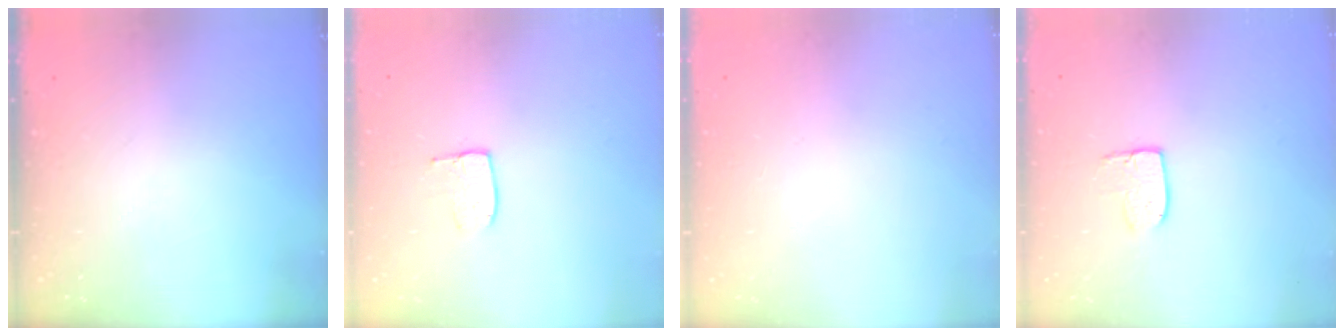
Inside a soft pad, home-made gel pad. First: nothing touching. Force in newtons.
{"total": 6.3, "press": 6.3, "slide": 0.4}
{"total": 0.7, "press": 0.6, "slide": 0.3}
{"total": 6.0, "press": 6.0, "slide": 0.3}